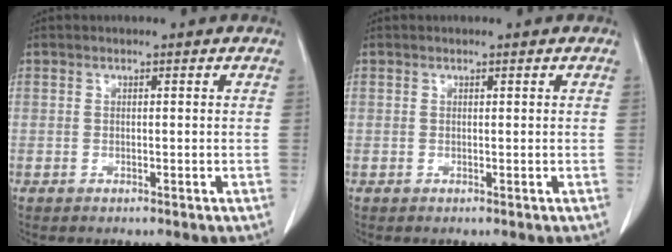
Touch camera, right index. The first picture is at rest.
{"total": 0.0}